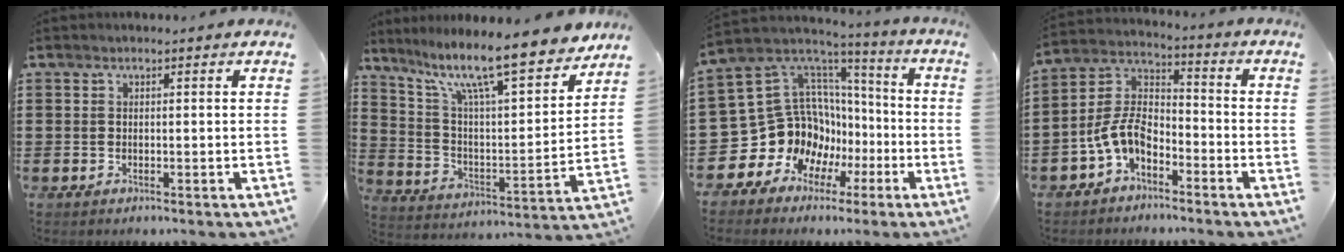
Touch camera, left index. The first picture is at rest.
{"total": 12.6, "force": [10.0, 1.8, 7.5], "torque": [-0.164, -0.066, 0.166]}
{"total": 13.7, "force": [-2.7, 12.8, 4.0], "torque": [-0.142, -0.040, -0.015]}
{"total": 7.5, "force": [-4.3, 4.3, 4.4], "torque": [-0.122, -0.003, -0.096]}